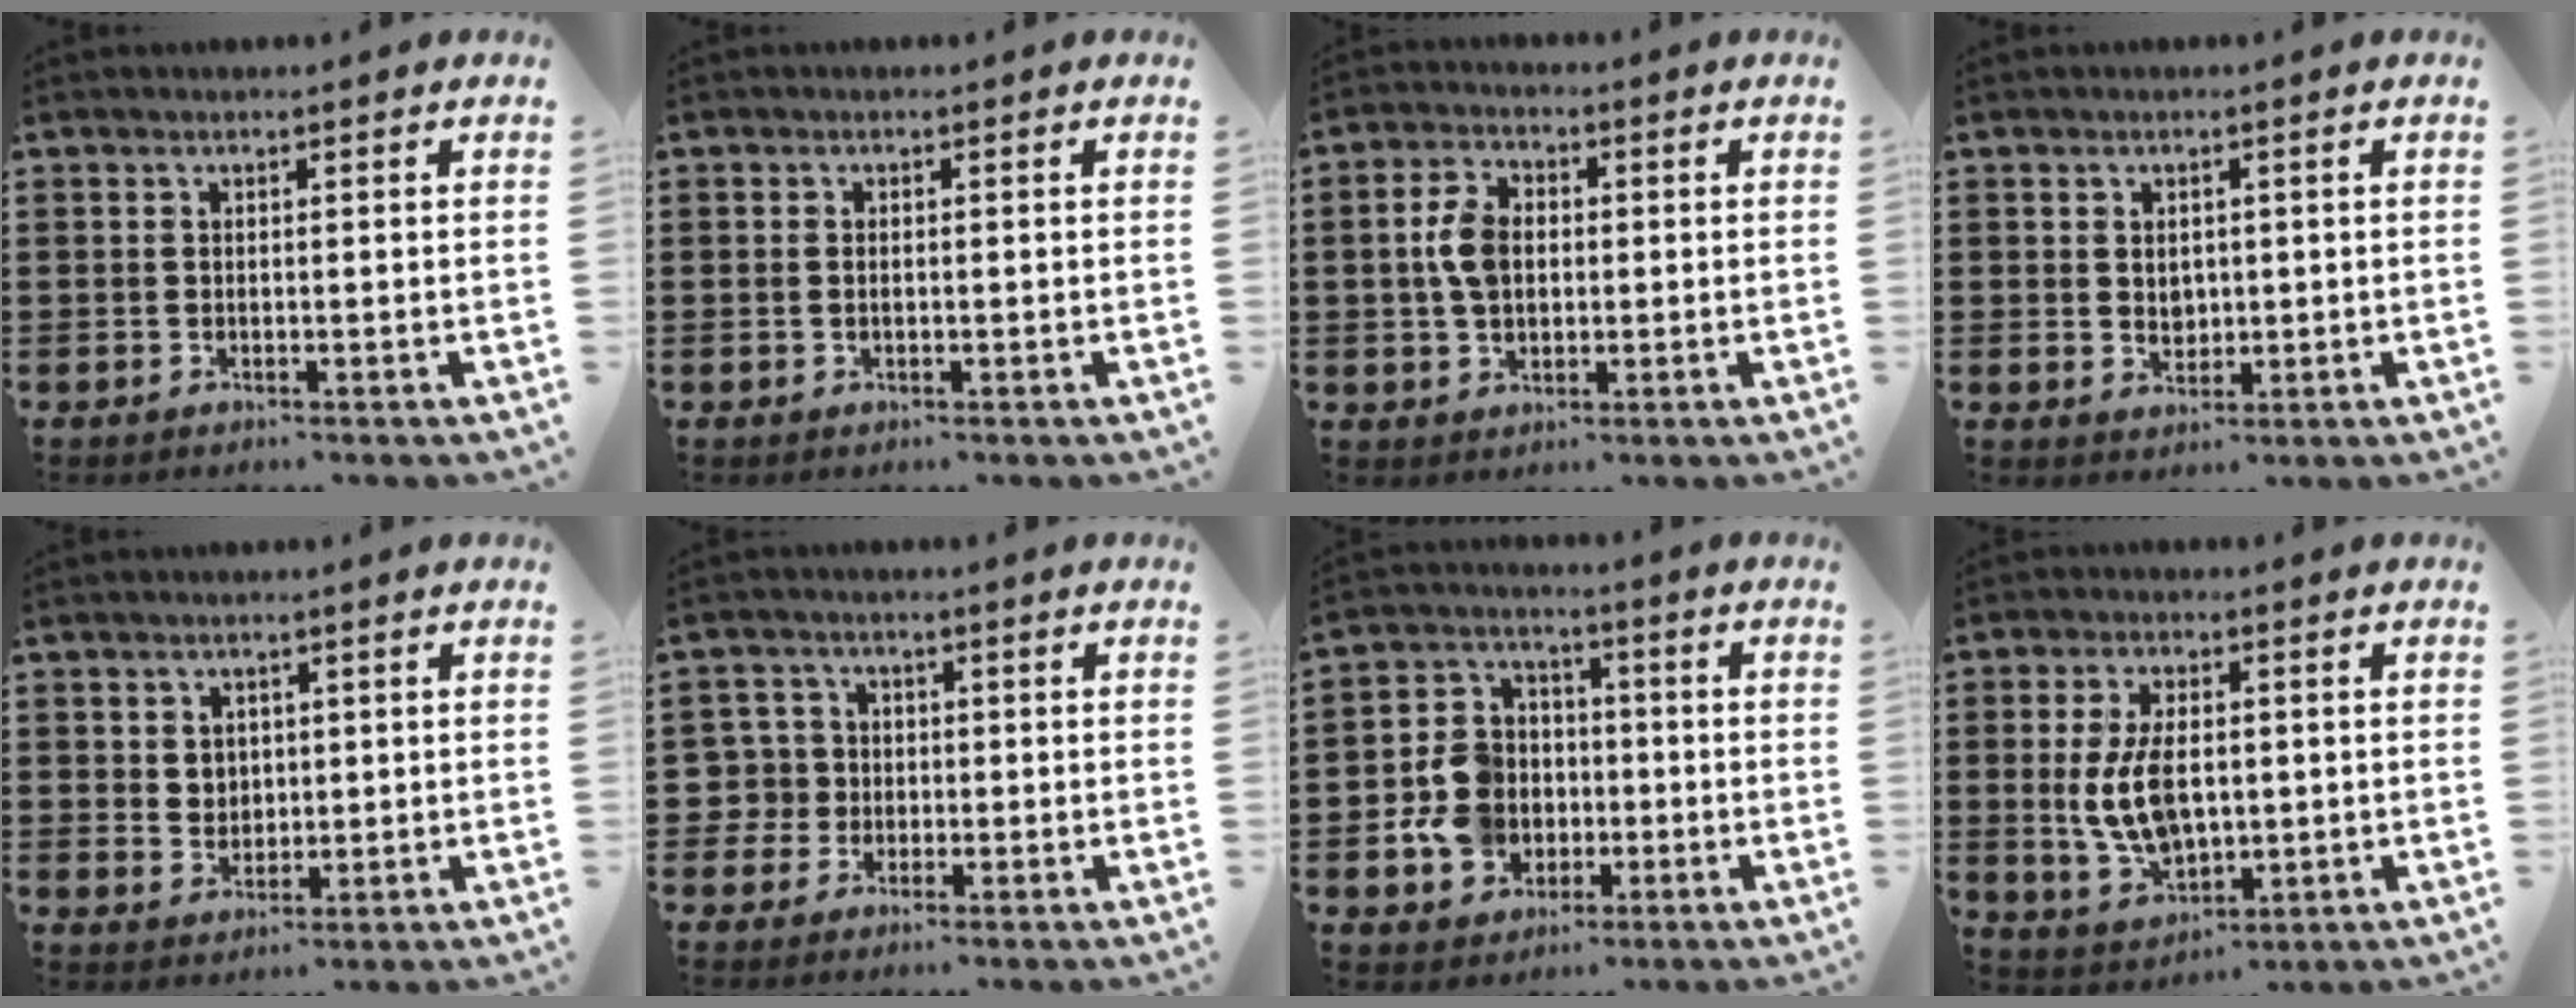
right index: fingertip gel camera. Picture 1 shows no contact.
{"total": 1.0, "force": [0.0, 0.5, 0.8], "torque": [-0.018, 0.003, -0.001]}
{"total": 5.8, "force": [0.2, 3.8, 4.3], "torque": [-0.111, 0.008, -0.005]}
{"total": 2.4, "force": [0.5, 2.0, 1.2], "torque": [-0.020, 0.005, 0.006]}
{"total": 2.7, "force": [1.3, 2.3, 0.5], "torque": [-0.011, 0.007, 0.022]}
{"total": 4.1, "force": [-0.9, 3.9, 0.7], "torque": [-0.045, 0.003, -0.026]}
{"total": 8.7, "force": [-1.8, 7.6, 3.9], "torque": [-0.113, 0.022, -0.033]}
{"total": 8.8, "force": [0.1, 5.1, 7.2], "torque": [-0.154, 0.002, -0.001]}